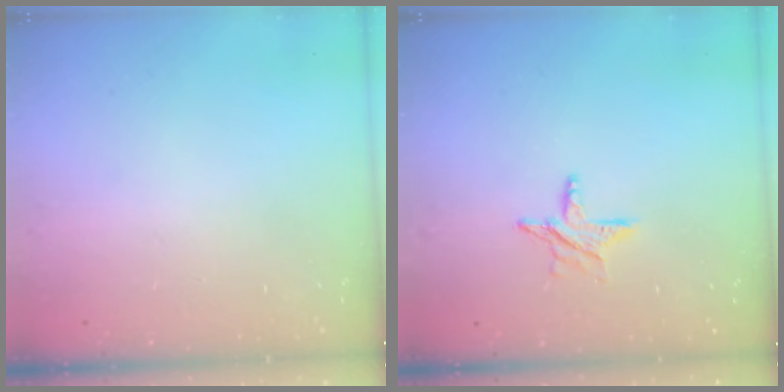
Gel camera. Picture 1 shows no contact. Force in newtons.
{"total": 6.6, "press": 6.5, "slide": 0.4}